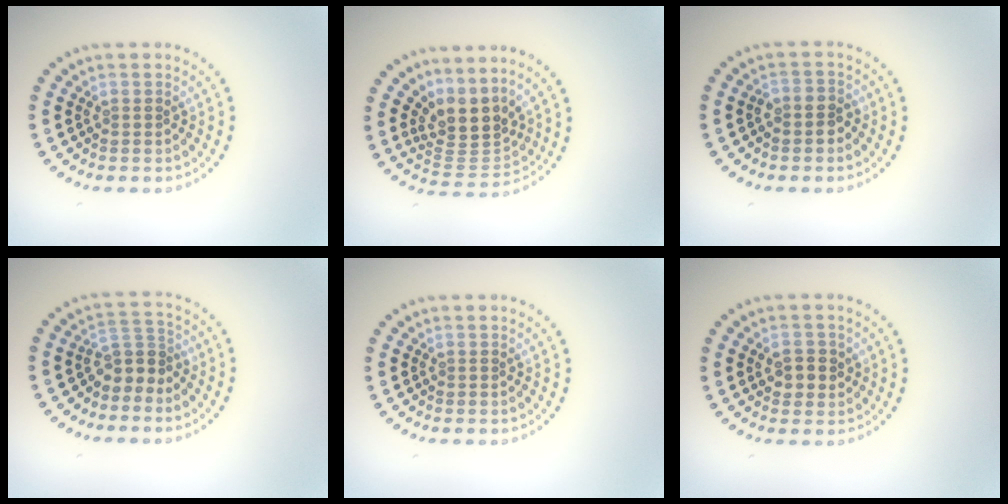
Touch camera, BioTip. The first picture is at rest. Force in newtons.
{"total": 3.9, "press": 2.7, "slide": 2.9}
{"total": 1.9, "press": 1.7, "slide": 0.8}
{"total": 2.8, "press": 2.0, "slide": 2.0}
{"total": 0.0}
{"total": 2.4, "press": 2.3, "slide": 0.5}